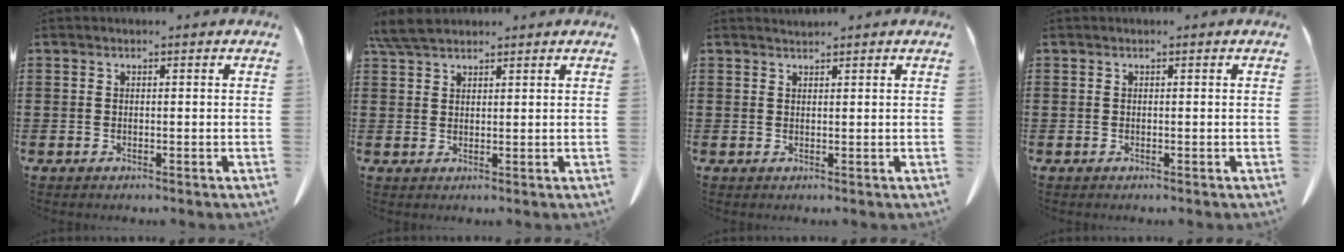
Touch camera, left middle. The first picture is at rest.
{"total": 4.5, "force": [3.8, 1.2, 2.1], "torque": [-0.052, 0.000, 0.072]}
{"total": 0.9, "force": [0.9, 0.1, 0.0], "torque": [-0.002, 0.000, 0.018]}
{"total": 0.0}